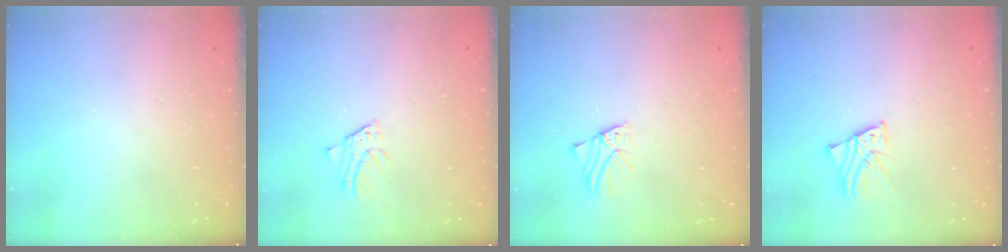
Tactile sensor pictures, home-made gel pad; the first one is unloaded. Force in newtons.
{"total": 1.4, "press": 1.4, "slide": 0.1}
{"total": 1.4, "press": 1.4, "slide": 0.1}
{"total": 2.3, "press": 2.3, "slide": 0.3}